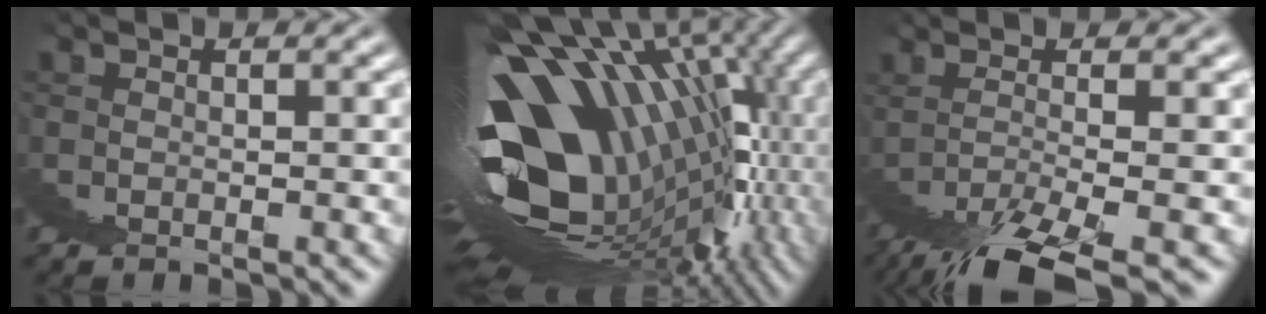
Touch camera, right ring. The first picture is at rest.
{"total": 28.8, "force": [-2.4, 14.6, 24.7], "torque": [-0.290, -0.005, -0.022]}
{"total": 4.9, "force": [-0.4, -0.7, 4.8], "torque": [-0.084, 0.014, -0.008]}